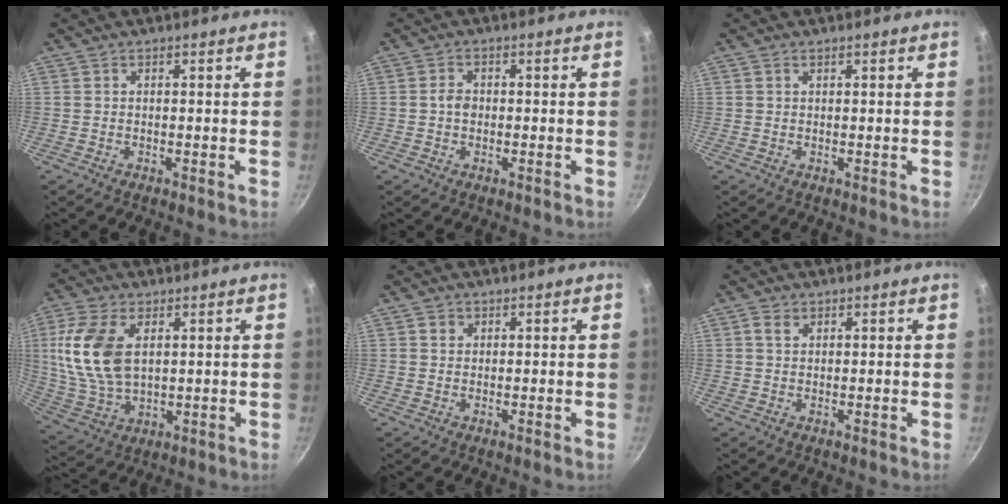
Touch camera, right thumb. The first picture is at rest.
{"total": 2.3, "force": [-0.3, 1.8, 1.4], "torque": [-0.020, 0.008, -0.006]}
{"total": 0.7, "force": [0.4, 0.4, 0.3], "torque": [-0.004, 0.002, 0.007]}
{"total": 14.7, "force": [3.5, 8.7, 11.4], "torque": [-0.222, -0.011, 0.075]}
{"total": 1.5, "force": [0.7, 1.3, 0.5], "torque": [-0.004, 0.001, 0.009]}
{"total": 2.0, "force": [1.0, 1.4, 1.1], "torque": [-0.014, 0.000, 0.018]}